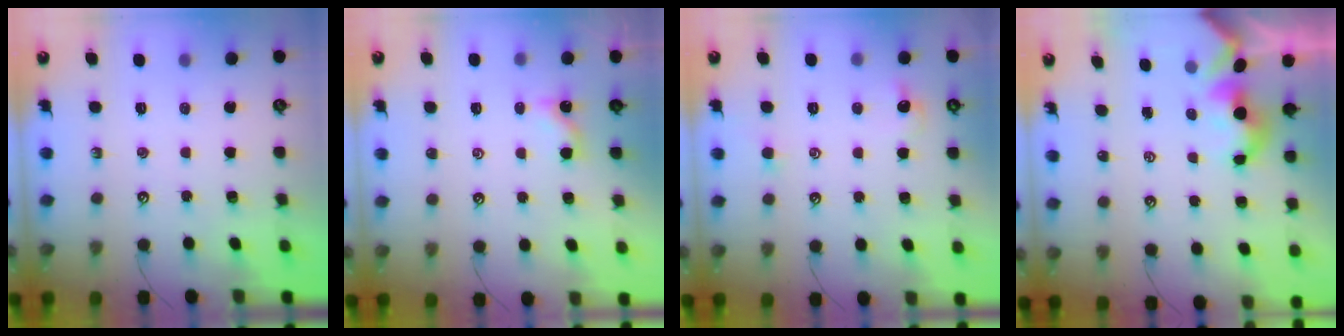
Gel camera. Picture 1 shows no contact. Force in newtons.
{"total": 0.6, "press": 0.5, "slide": 0.3}
{"total": 1.4, "press": 1.3, "slide": 0.6}
{"total": 1.7, "press": 1.7, "slide": 0.2}